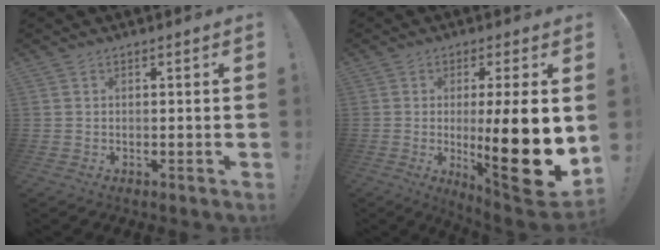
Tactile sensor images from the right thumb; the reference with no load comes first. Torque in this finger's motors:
{"motor_torque": [1.76, 3.25, 1.77, -1.00, 0.62]}